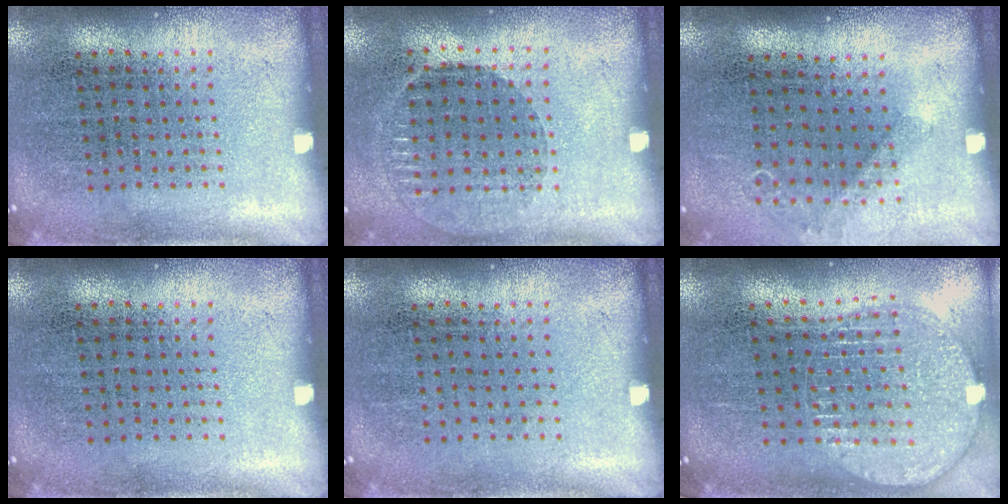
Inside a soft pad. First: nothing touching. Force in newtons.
{"total": 1.0, "press": 0.9, "slide": 0.4}
{"total": 0.9, "press": 0.8, "slide": 0.3}
{"total": 0.0}
{"total": 0.0}
{"total": 1.6, "press": 1.4, "slide": 0.8}